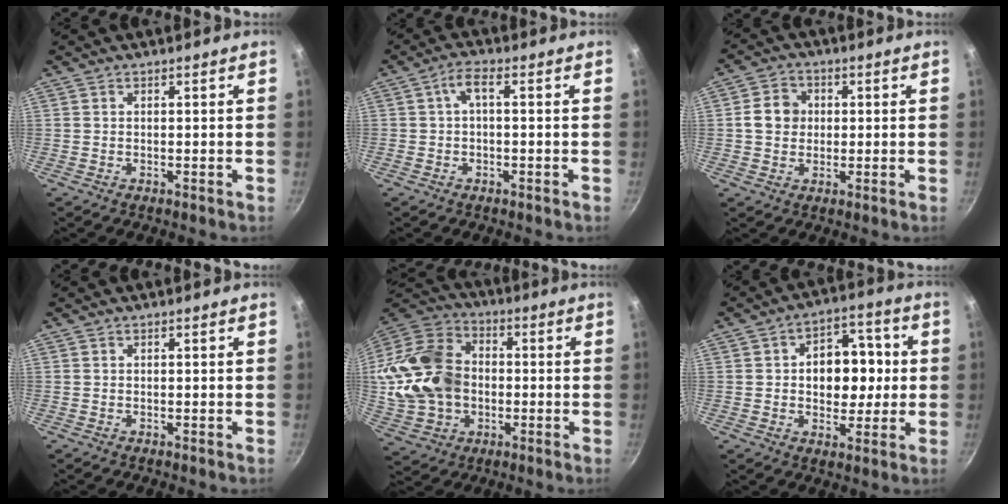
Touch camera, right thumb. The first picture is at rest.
{"total": 3.3, "force": [-0.2, 1.4, 2.9], "torque": [-0.066, 0.016, -0.005]}
{"total": 6.1, "force": [0.5, 5.3, 2.9], "torque": [-0.026, 0.008, -0.003]}
{"total": 0.0}
{"total": 19.9, "force": [-0.6, 15.3, 12.7], "torque": [-0.236, 0.033, -0.007]}
{"total": 12.4, "force": [0.7, 8.9, 8.6], "torque": [-0.073, 0.016, 0.003]}